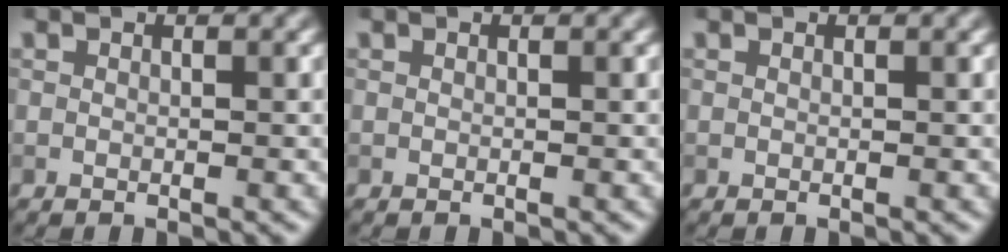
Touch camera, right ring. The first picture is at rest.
{"total": 0.0}
{"total": 0.0}